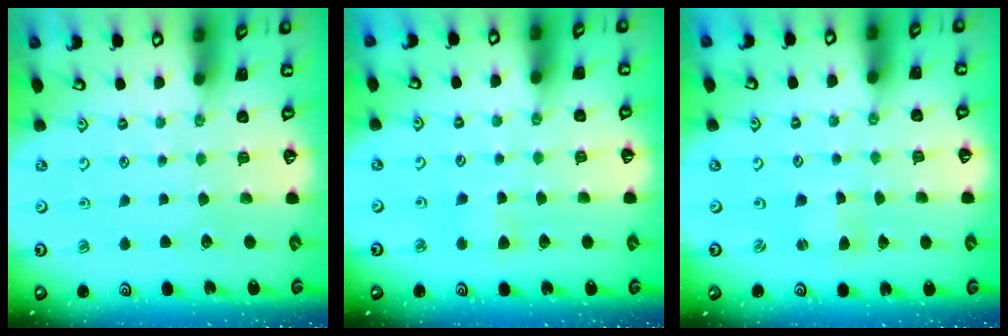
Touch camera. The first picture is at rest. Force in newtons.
{"total": 3.2, "press": 3.2, "slide": 0.4}
{"total": 1.1, "press": 1.0, "slide": 0.3}